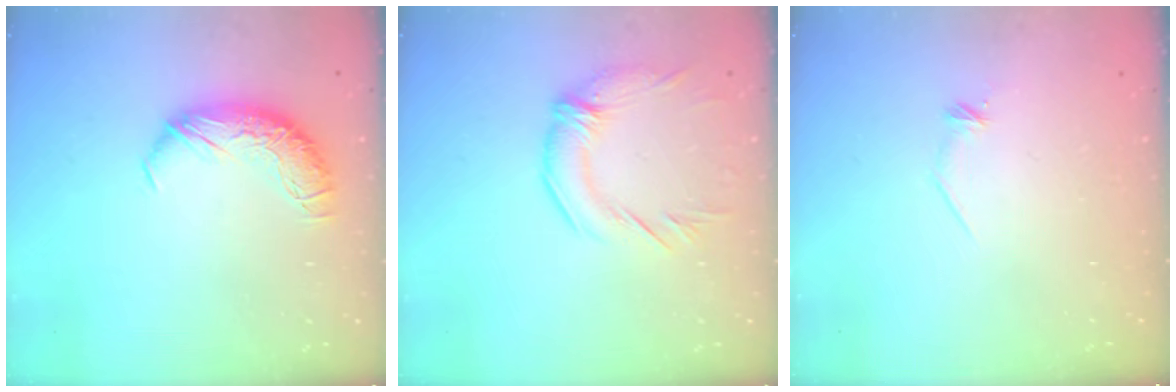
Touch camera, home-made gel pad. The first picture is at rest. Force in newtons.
{"total": 2.8, "press": 1.9, "slide": 2.2}
{"total": 7.8, "press": 7.8, "slide": 0.7}